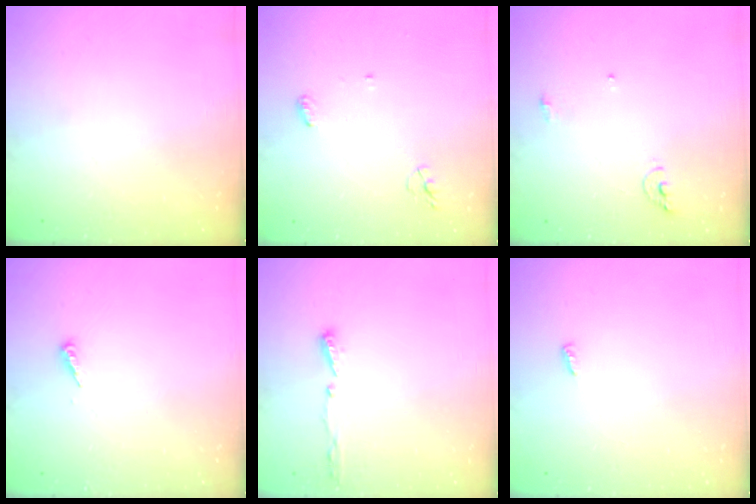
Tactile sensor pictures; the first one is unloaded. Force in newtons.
{"total": 4.0, "press": 3.9, "slide": 0.3}
{"total": 6.3, "press": 6.3, "slide": 0.3}
{"total": 3.1, "press": 3.1, "slide": 0.2}
{"total": 4.9, "press": 4.8, "slide": 1.2}
{"total": 2.8, "press": 2.8, "slide": 0.4}